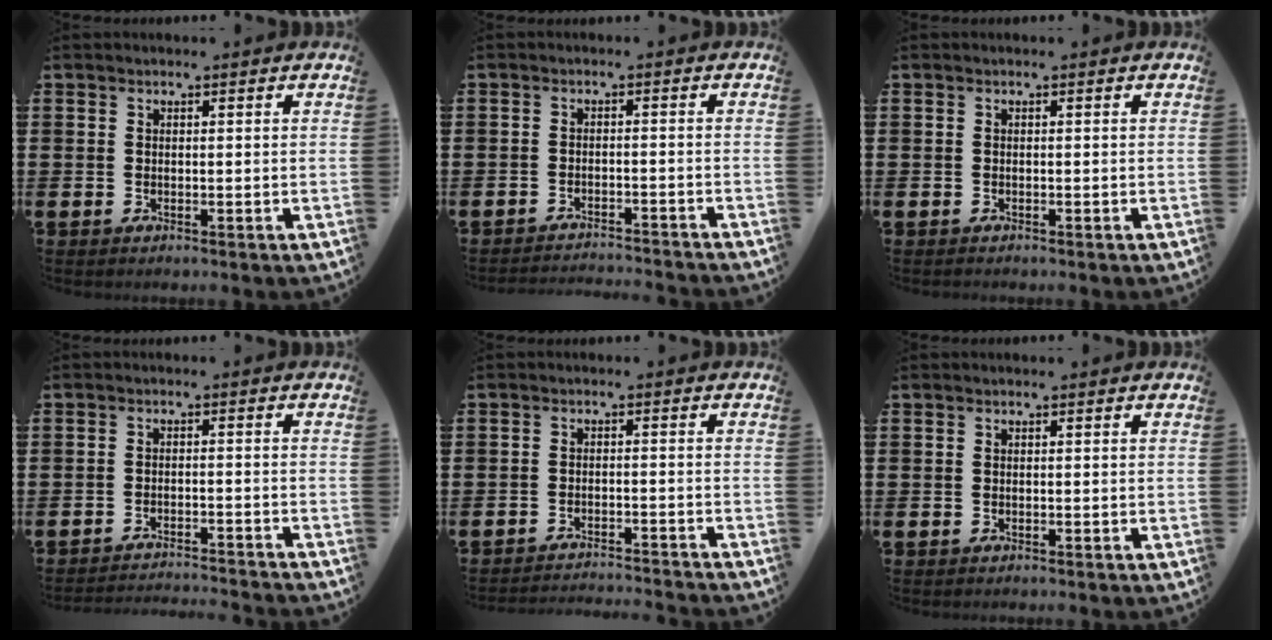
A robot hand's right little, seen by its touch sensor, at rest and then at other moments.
{"total": 2.0, "force": [-2.0, -0.2, 0.0], "torque": [-0.003, 0.005, -0.044]}
{"total": 0.0}
{"total": 2.3, "force": [-2.3, -0.3, 0.0], "torque": [-0.003, 0.002, -0.050]}
{"total": 2.2, "force": [-2.2, -0.2, 0.0], "torque": [-0.003, 0.003, -0.047]}
{"total": 0.0}